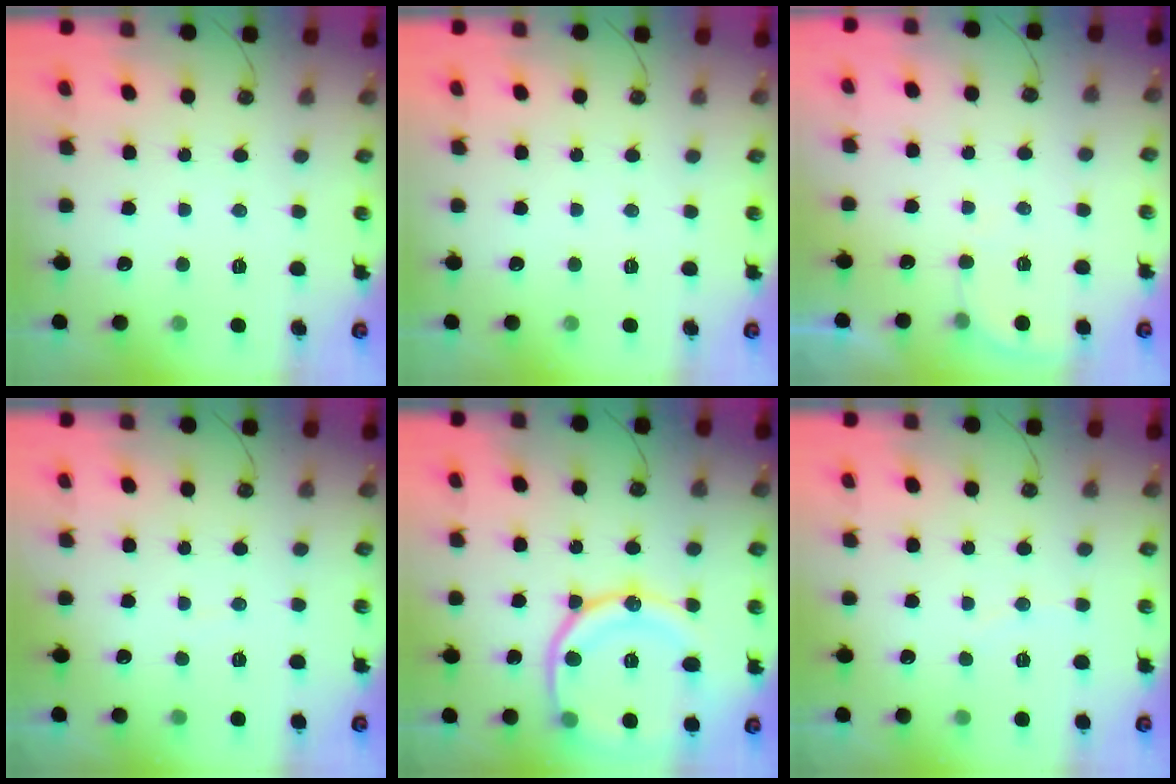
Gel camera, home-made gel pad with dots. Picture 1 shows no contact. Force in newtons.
{"total": 0.0}
{"total": 2.8, "press": 2.8, "slide": 0.3}
{"total": 1.7, "press": 1.7, "slide": 0.1}
{"total": 19.9, "press": 19.8, "slide": 2.1}
{"total": 2.4, "press": 2.3, "slide": 0.7}